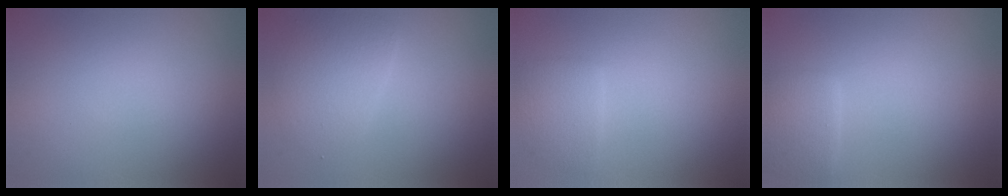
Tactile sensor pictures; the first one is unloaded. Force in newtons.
{"total": 3.4, "press": 3.4, "slide": 0.1}
{"total": 2.0, "press": 2.0, "slide": 0.1}
{"total": 2.3, "press": 2.3, "slide": 0.2}